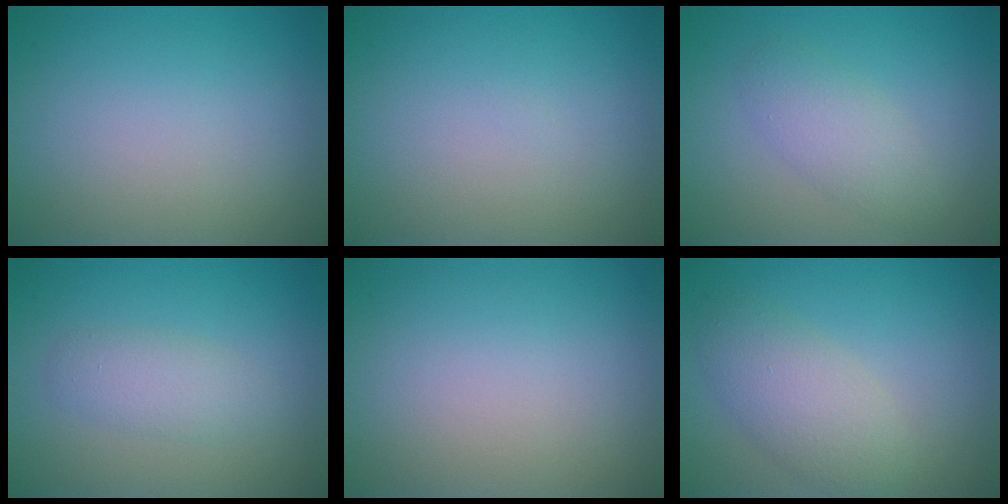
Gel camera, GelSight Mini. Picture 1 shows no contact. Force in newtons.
{"total": 0.0}
{"total": 2.8, "press": 2.8, "slide": 0.0}
{"total": 2.2, "press": 2.2, "slide": 0.0}
{"total": 0.0}
{"total": 4.0, "press": 3.9, "slide": 0.1}